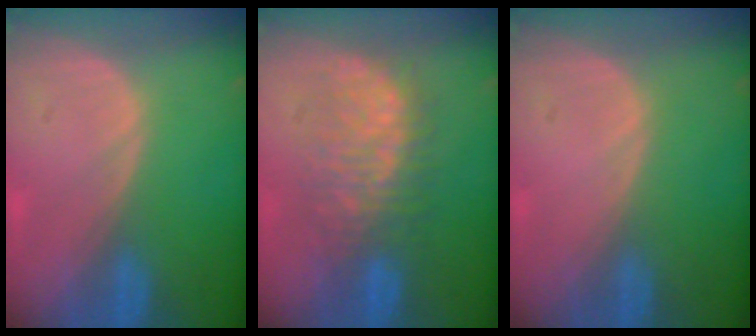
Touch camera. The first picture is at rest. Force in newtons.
{"total": 8.0, "press": 8.0, "slide": 0.2}
{"total": 0.0}